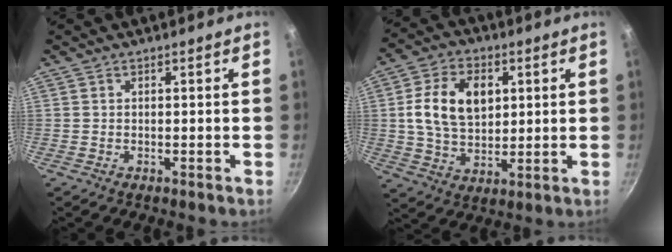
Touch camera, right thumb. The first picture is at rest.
{"total": 13.1, "force": [2.8, 8.9, 9.2], "torque": [-0.145, -0.002, 0.047]}